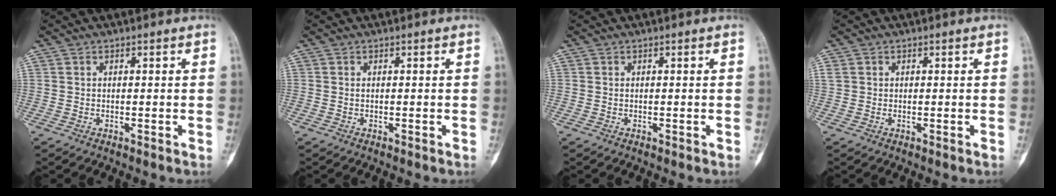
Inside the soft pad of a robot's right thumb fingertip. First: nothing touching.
{"total": 0.0}
{"total": 0.0}
{"total": 1.1, "force": [0.2, 1.0, 0.4], "torque": [-0.007, 0.002, 0.006]}